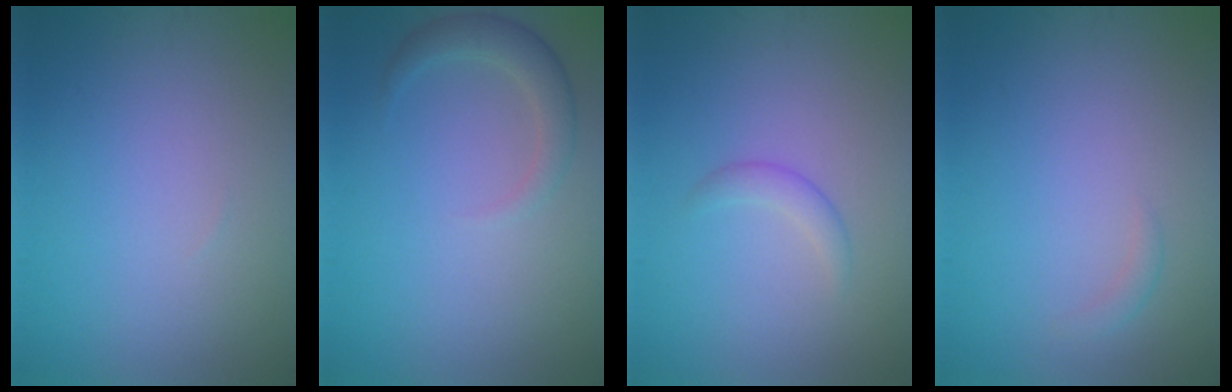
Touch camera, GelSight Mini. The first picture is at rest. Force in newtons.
{"total": 2.3, "press": 2.3, "slide": 0.2}
{"total": 1.4, "press": 1.4, "slide": 0.0}
{"total": 0.8, "press": 0.8, "slide": 0.1}